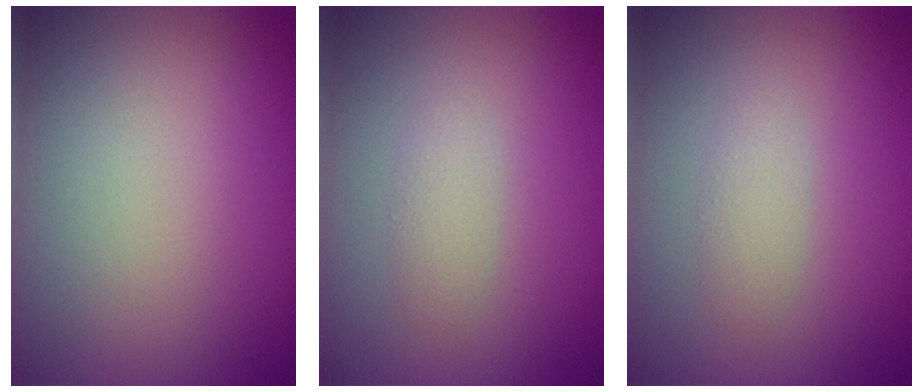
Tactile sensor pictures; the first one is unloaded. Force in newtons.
{"total": 1.4, "press": 1.4, "slide": 0.1}
{"total": 1.4, "press": 1.4, "slide": 0.1}